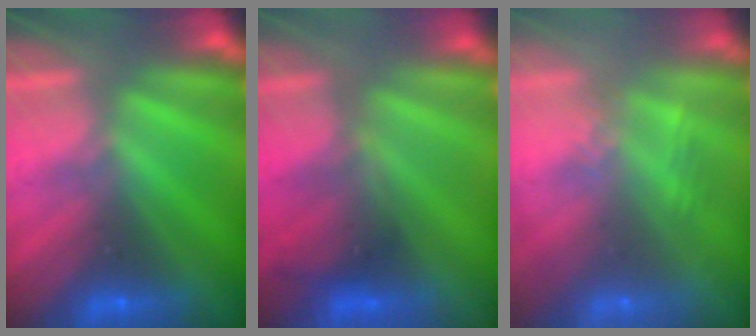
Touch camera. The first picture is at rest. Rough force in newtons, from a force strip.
{"total": 4.6}
{"total": 3.3}